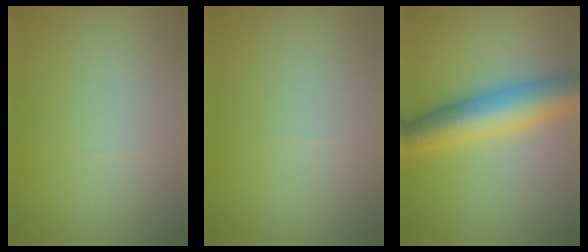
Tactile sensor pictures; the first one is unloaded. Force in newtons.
{"total": 0.0}
{"total": 8.1, "press": 8.1, "slide": 0.1}